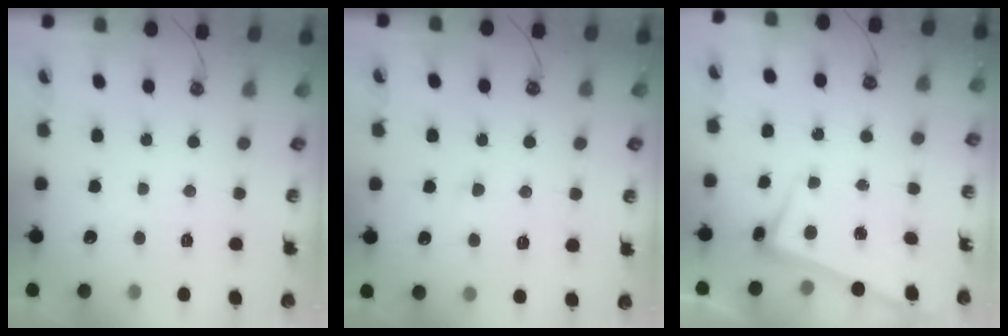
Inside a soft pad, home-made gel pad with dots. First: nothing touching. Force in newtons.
{"total": 0.7, "press": 0.3, "slide": 0.7}
{"total": 2.6, "press": 2.4, "slide": 0.9}